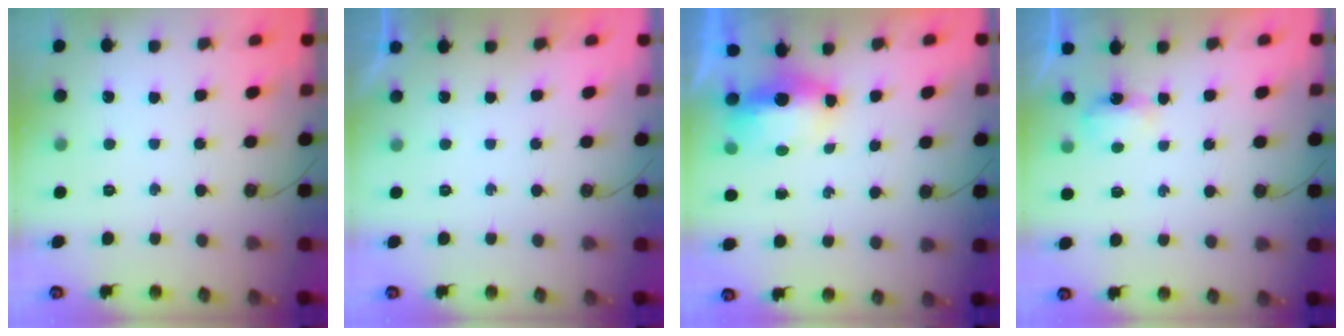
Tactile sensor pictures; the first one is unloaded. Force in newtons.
{"total": 0.0}
{"total": 6.7, "press": 6.7, "slide": 0.8}
{"total": 3.2, "press": 3.1, "slide": 0.5}